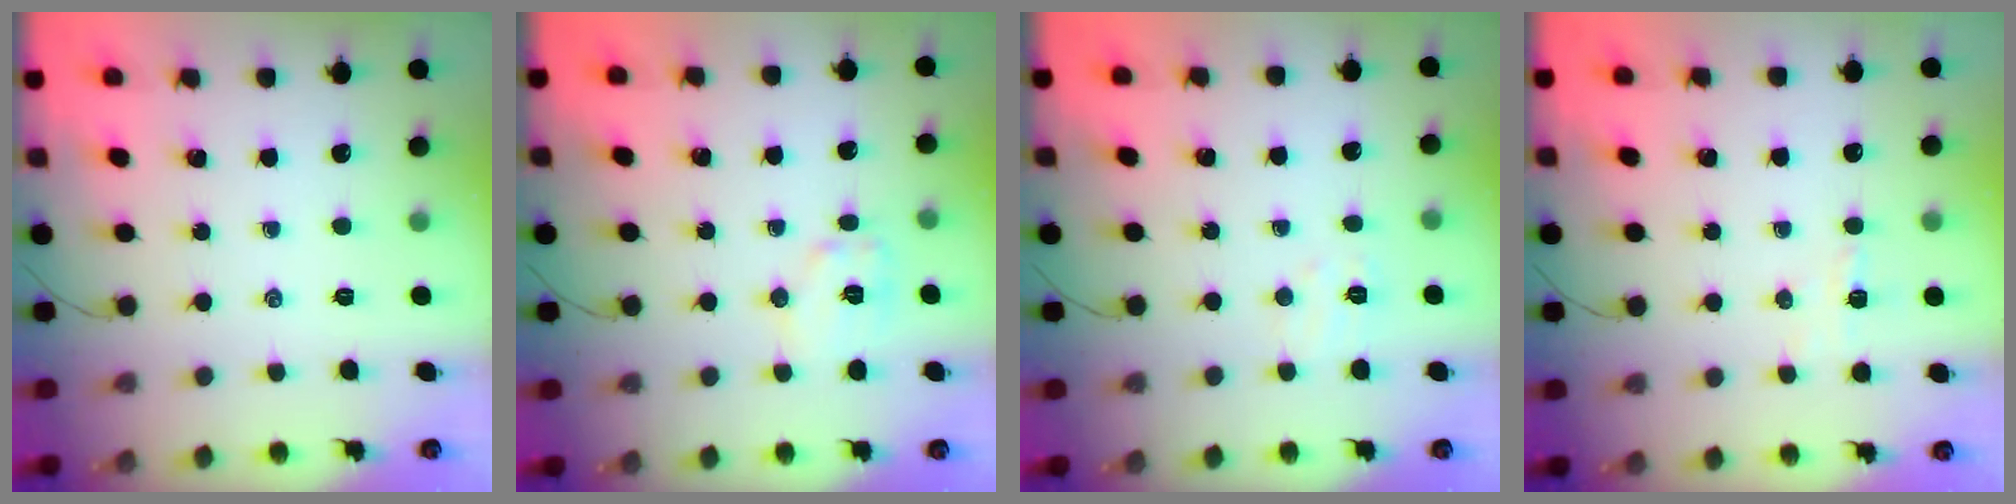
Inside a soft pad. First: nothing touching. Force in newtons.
{"total": 7.4, "press": 7.4, "slide": 1.0}
{"total": 4.5, "press": 4.4, "slide": 1.0}
{"total": 3.0, "press": 2.8, "slide": 0.9}